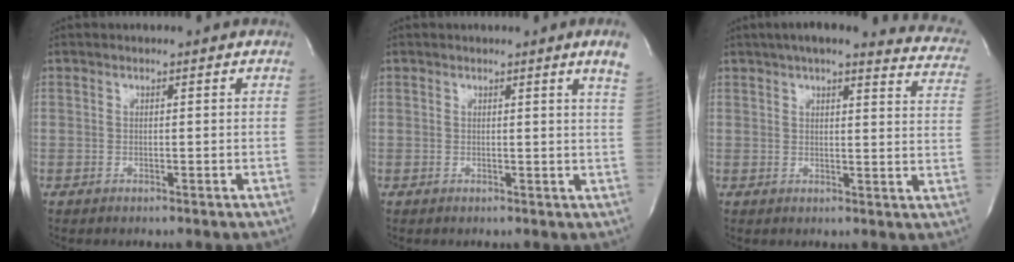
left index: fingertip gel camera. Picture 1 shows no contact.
{"total": 3.2, "force": [2.3, -1.0, 1.9], "torque": [-0.030, -0.018, 0.018]}
{"total": 18.7, "force": [16.5, 3.5, 8.1], "torque": [-0.094, -0.022, 0.175]}